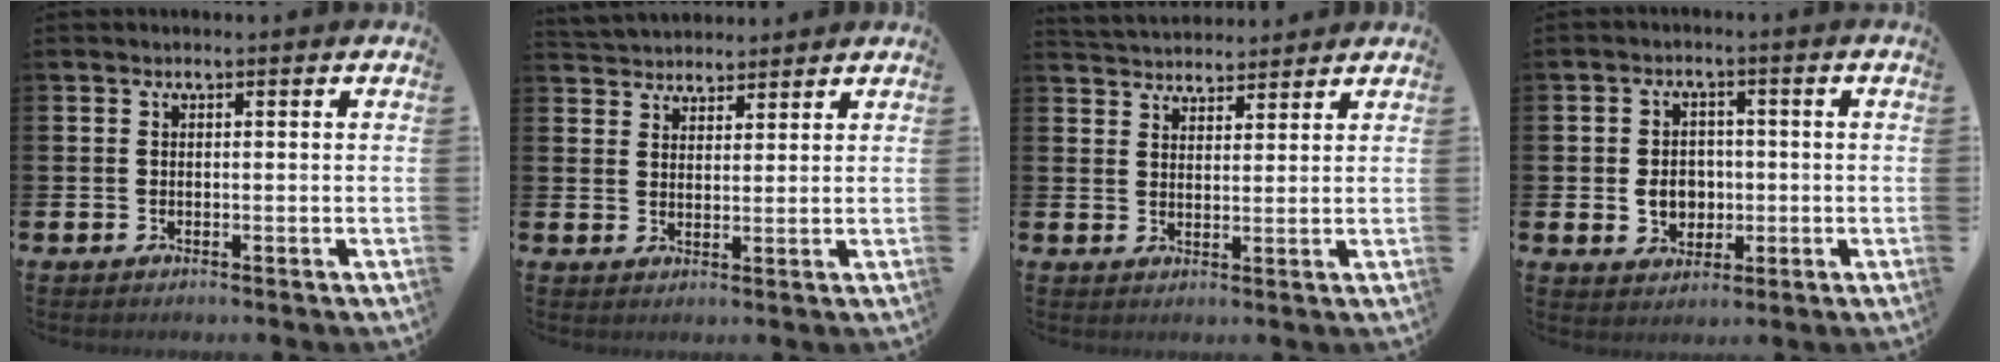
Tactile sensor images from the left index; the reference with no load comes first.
{"total": 3.7, "force": [3.6, 1.0, -0.6], "torque": [0.002, -0.016, 0.065]}
{"total": 3.8, "force": [3.7, 0.9, -0.4], "torque": [-0.001, -0.019, 0.067]}
{"total": 4.5, "force": [-0.4, 3.8, 2.3], "torque": [-0.030, 0.003, -0.016]}